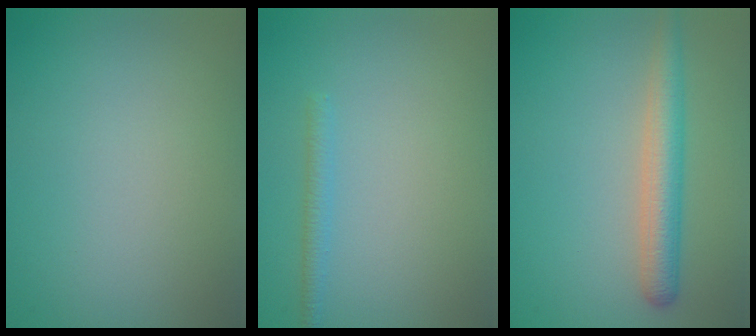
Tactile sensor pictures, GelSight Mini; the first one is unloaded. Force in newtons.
{"total": 1.3, "press": 1.3, "slide": 0.1}
{"total": 3.6, "press": 3.6, "slide": 0.2}